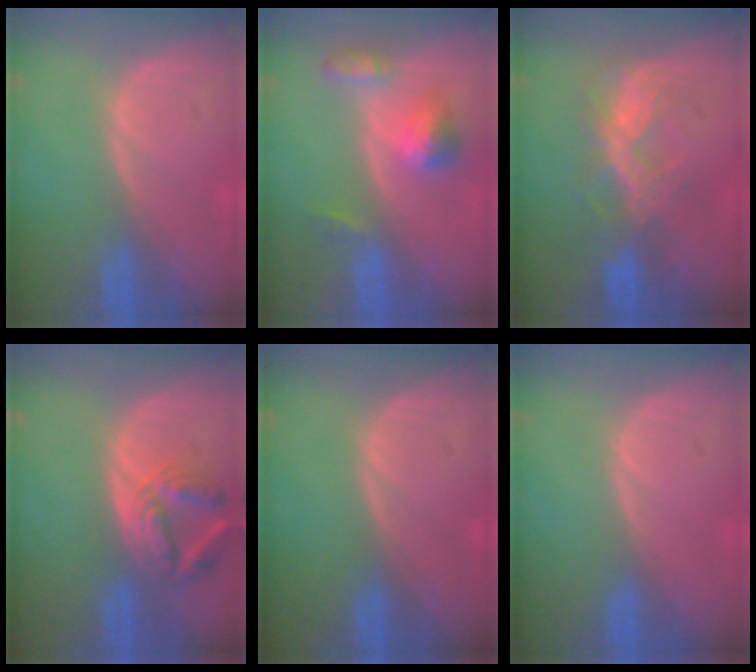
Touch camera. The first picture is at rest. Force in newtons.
{"total": 5.7, "press": 5.2, "slide": 2.3}
{"total": 6.5, "press": 6.5, "slide": 0.4}
{"total": 6.8, "press": 6.3, "slide": 2.6}
{"total": 0.0}
{"total": 0.0}